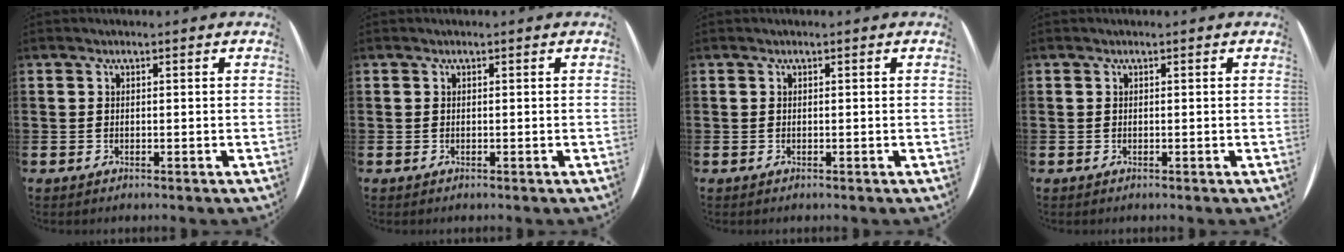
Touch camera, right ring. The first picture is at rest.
{"total": 0.0}
{"total": 0.0}
{"total": 0.0}